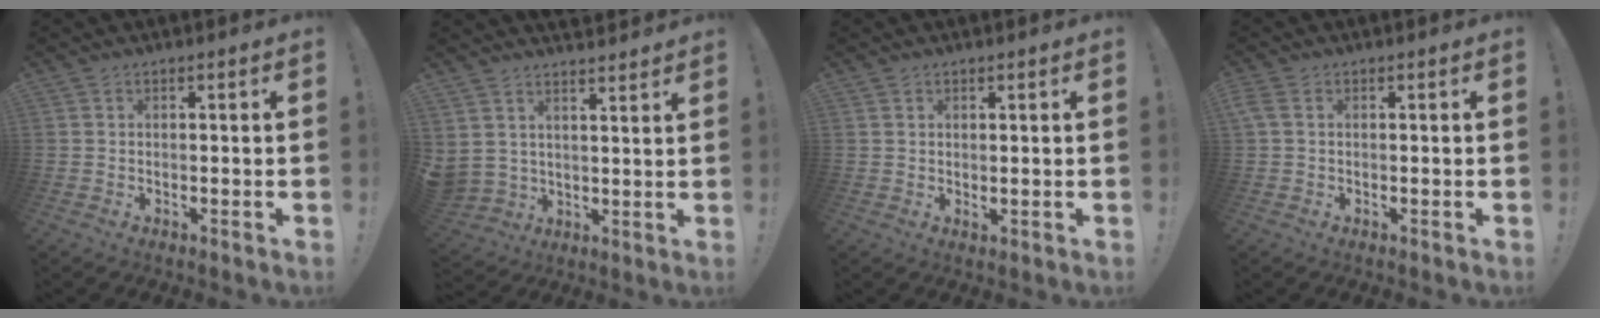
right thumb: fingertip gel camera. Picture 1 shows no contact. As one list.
[{"total": 6.5, "force": [4.4, 4.6, 1.0], "torque": [-0.021, -0.037, 0.092]}, {"total": 0.9, "force": [0.7, 0.2, 0.4], "torque": [-0.004, -0.003, 0.013]}, {"total": 1.3, "force": [0.2, 0.5, 1.2], "torque": [-0.024, 0.001, 0.006]}]